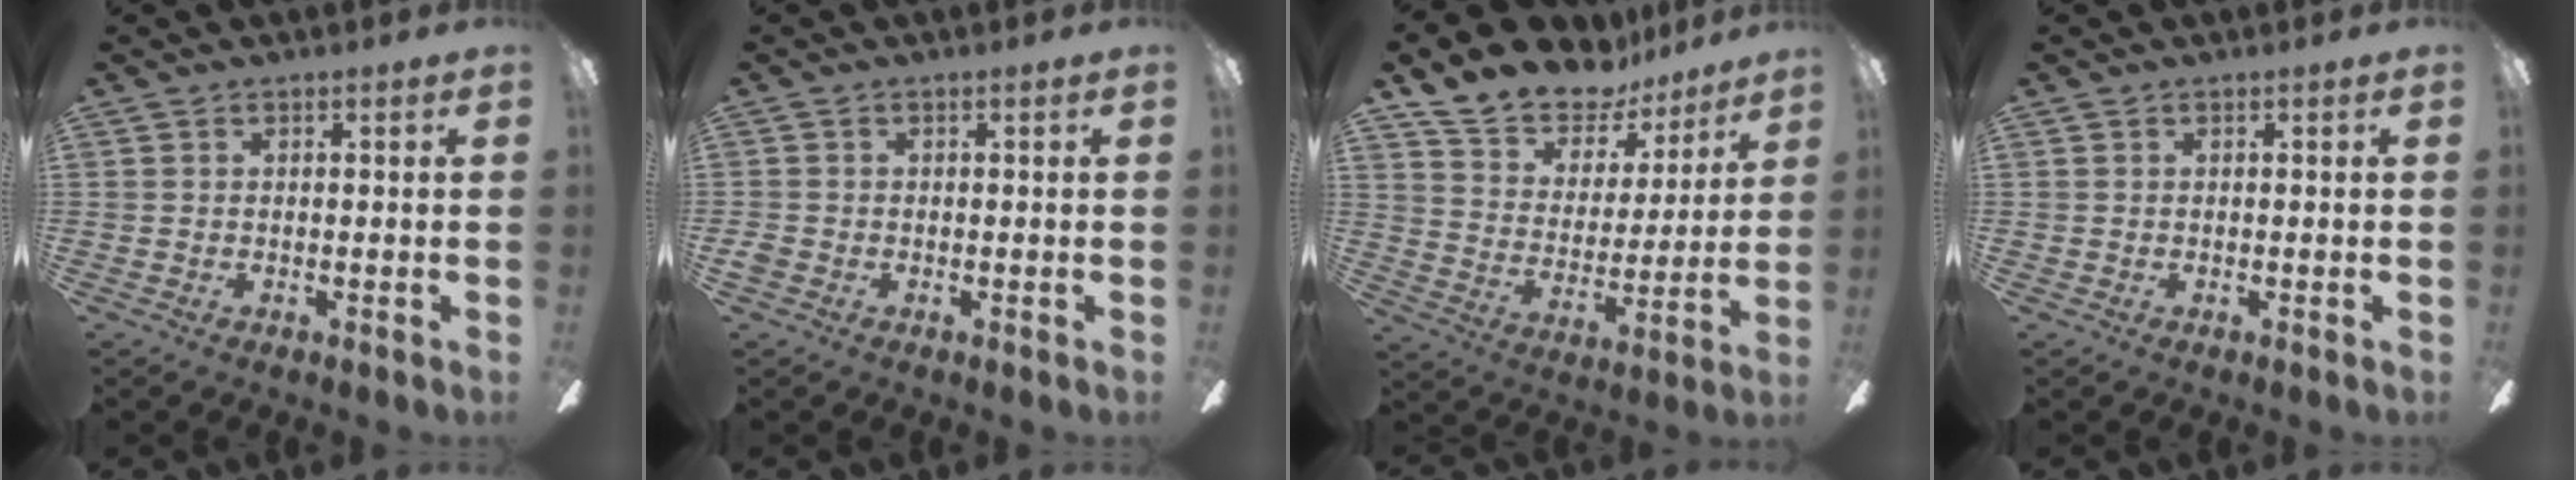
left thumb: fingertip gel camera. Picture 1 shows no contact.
{"total": 1.3, "force": [-0.6, 0.9, 0.8], "torque": [-0.013, 0.003, -0.010]}
{"total": 14.2, "force": [12.8, 5.5, 3.0], "torque": [-0.072, -0.102, 0.232]}
{"total": 0.0}